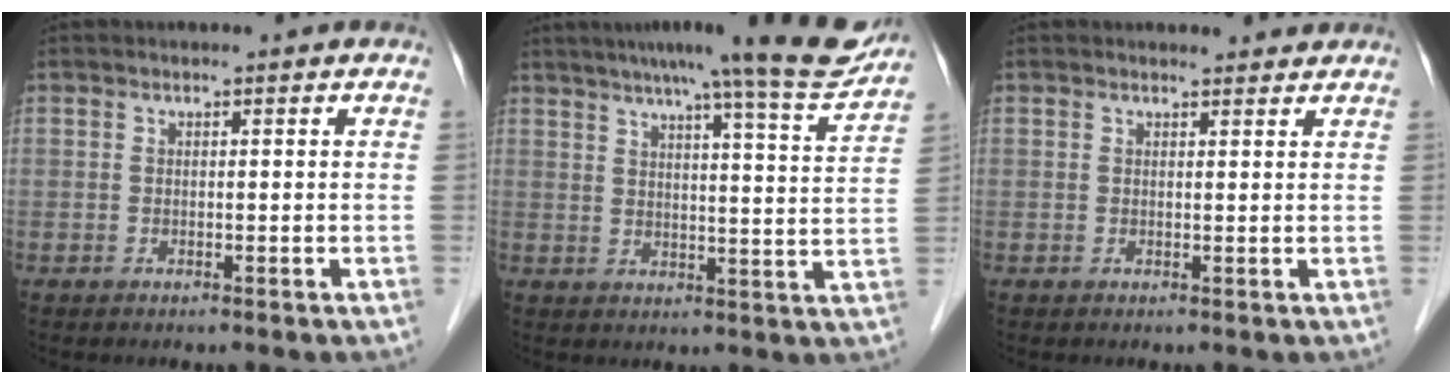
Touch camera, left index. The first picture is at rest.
{"total": 15.8, "force": [13.8, -0.1, 7.8], "torque": [-0.107, -0.022, 0.166]}
{"total": 2.5, "force": [2.4, 0.5, 0.4], "torque": [-0.009, 0.003, 0.028]}